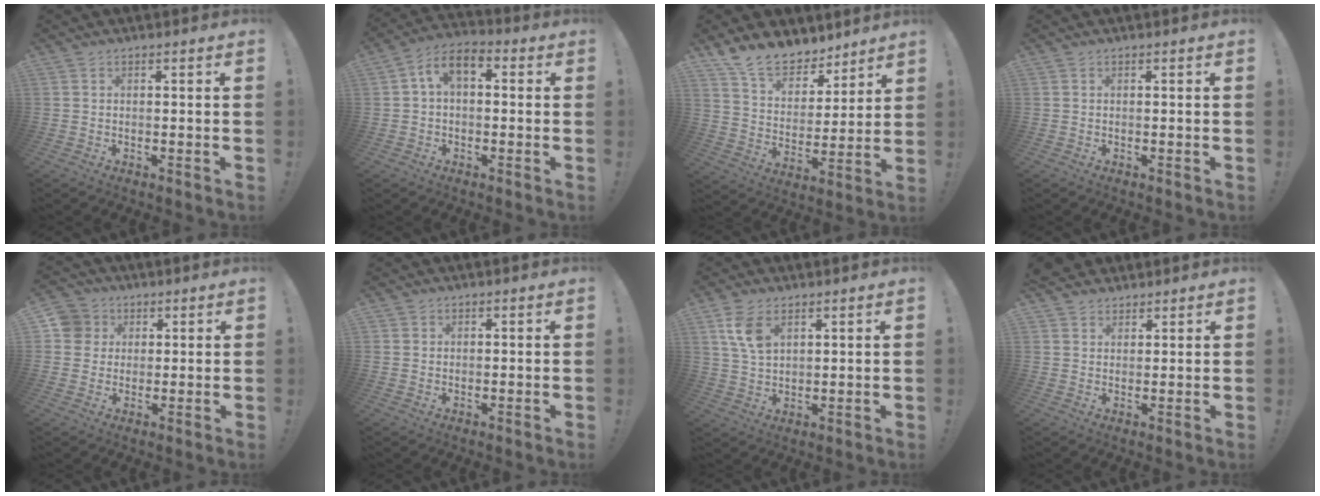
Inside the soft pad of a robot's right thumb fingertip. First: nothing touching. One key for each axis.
{"total": 6.7, "fx": 1.0, "fy": 4.1, "fz": 5.2, "tx": -0.095, "ty": 0.010, "tz": 0.024}
{"total": 13.6, "fx": 11.4, "fy": 6.5, "fz": 3.8, "tx": -0.080, "ty": -0.085, "tz": 0.215}
{"total": 0.0}
{"total": 6.9, "fx": 2.0, "fy": 6.4, "fz": 1.4, "tx": -0.020, "ty": -0.005, "tz": 0.041}
{"total": 1.3, "fx": 0.8, "fy": 1.0, "fz": -0.1, "tx": 0.005, "ty": 0.001, "tz": 0.013}
{"total": 7.7, "fx": 3.9, "fy": 4.4, "fz": 5.0, "tx": -0.105, "ty": -0.010, "tz": 0.075}
{"total": 4.0, "fx": 3.0, "fy": 2.6, "fz": 0.3, "tx": -0.008, "ty": -0.015, "tz": 0.058}